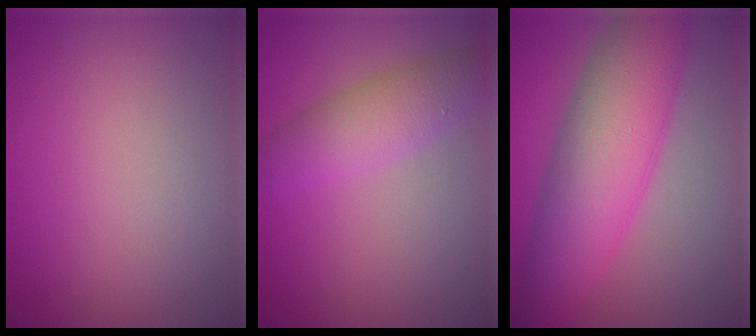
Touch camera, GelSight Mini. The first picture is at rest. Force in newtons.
{"total": 4.0, "press": 4.0, "slide": 0.1}
{"total": 9.2, "press": 9.2, "slide": 0.3}